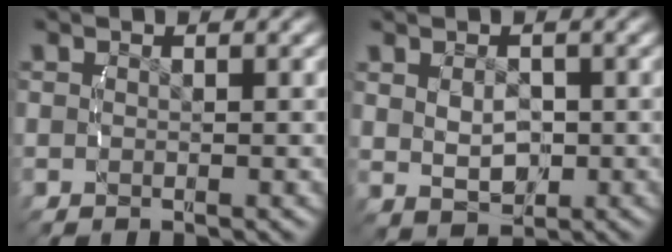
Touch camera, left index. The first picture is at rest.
{"total": 3.8, "force": [0.3, 2.5, 2.8], "torque": [-0.047, -0.012, 0.013]}